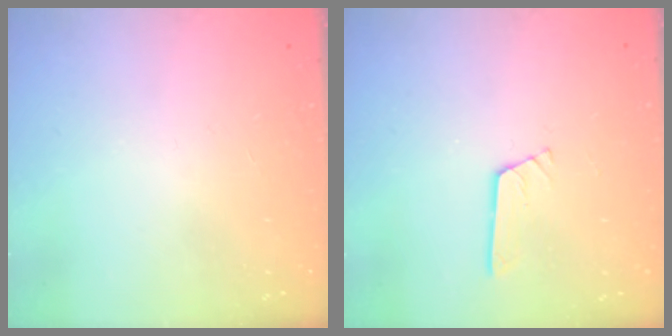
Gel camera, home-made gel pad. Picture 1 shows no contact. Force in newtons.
{"total": 3.2, "press": 3.2, "slide": 0.2}